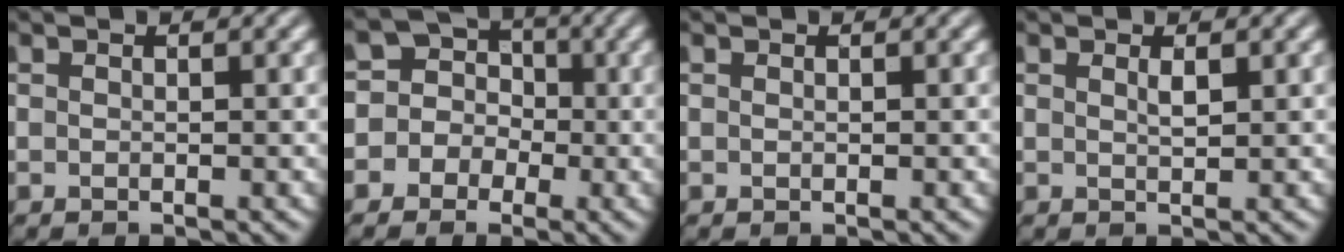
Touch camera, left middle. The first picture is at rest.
{"total": 5.7, "force": [-1.1, 5.5, 0.7], "torque": [0.005, 0.034, -0.062]}
{"total": 0.0}
{"total": 0.9, "force": [0.5, 0.2, 0.7], "torque": [-0.015, -0.001, 0.009]}